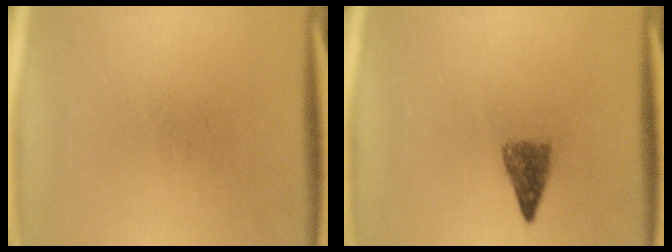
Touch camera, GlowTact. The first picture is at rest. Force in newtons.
{"total": 2.9}